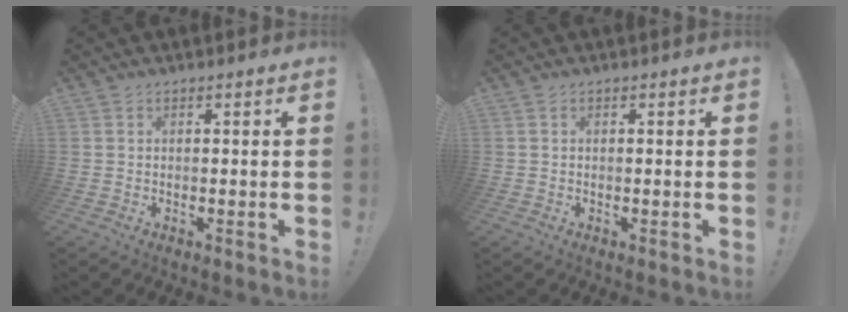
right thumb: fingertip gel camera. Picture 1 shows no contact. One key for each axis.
{"total": 0.0}